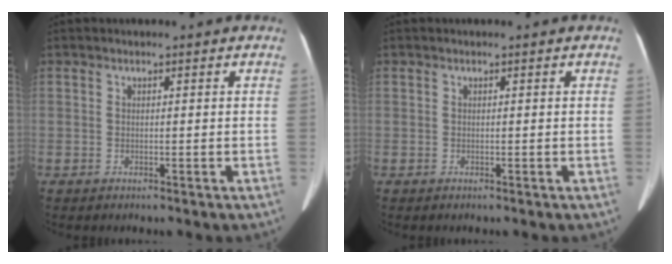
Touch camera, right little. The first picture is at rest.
{"total": 0.0}